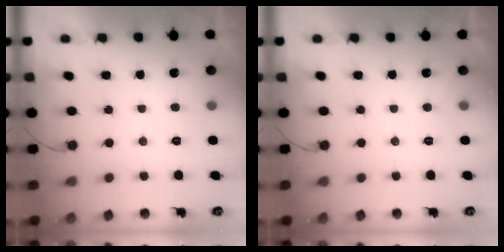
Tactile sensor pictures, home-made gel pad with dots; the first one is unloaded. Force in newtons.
{"total": 1.8, "press": 1.8, "slide": 0.0}